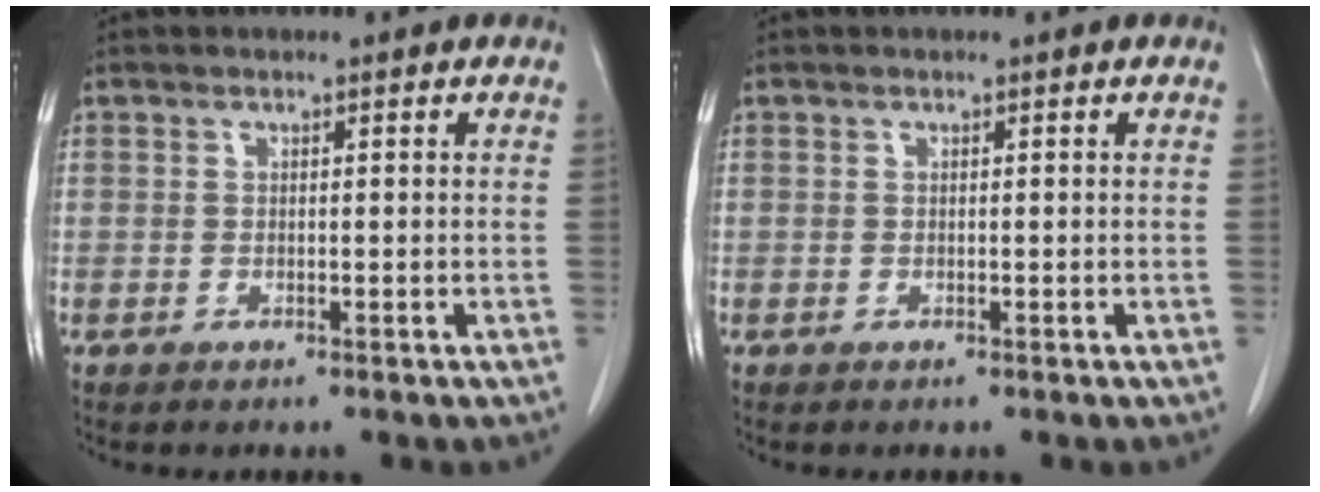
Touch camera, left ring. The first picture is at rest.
{"total": 0.0}